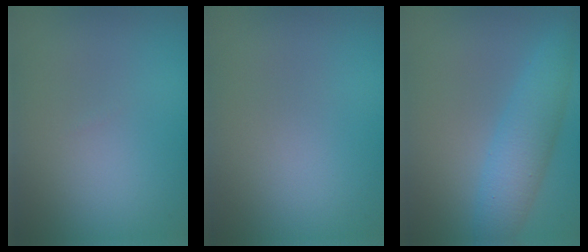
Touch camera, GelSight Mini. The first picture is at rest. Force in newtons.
{"total": 0.0}
{"total": 3.6, "press": 3.6, "slide": 0.0}